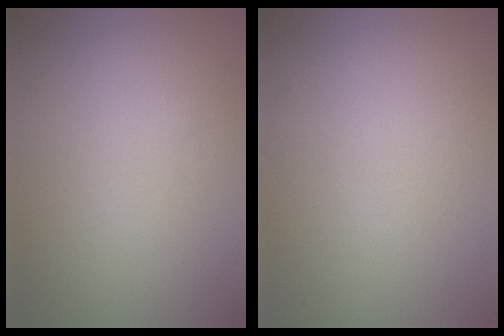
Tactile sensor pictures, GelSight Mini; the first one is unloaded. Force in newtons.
{"total": 0.0}